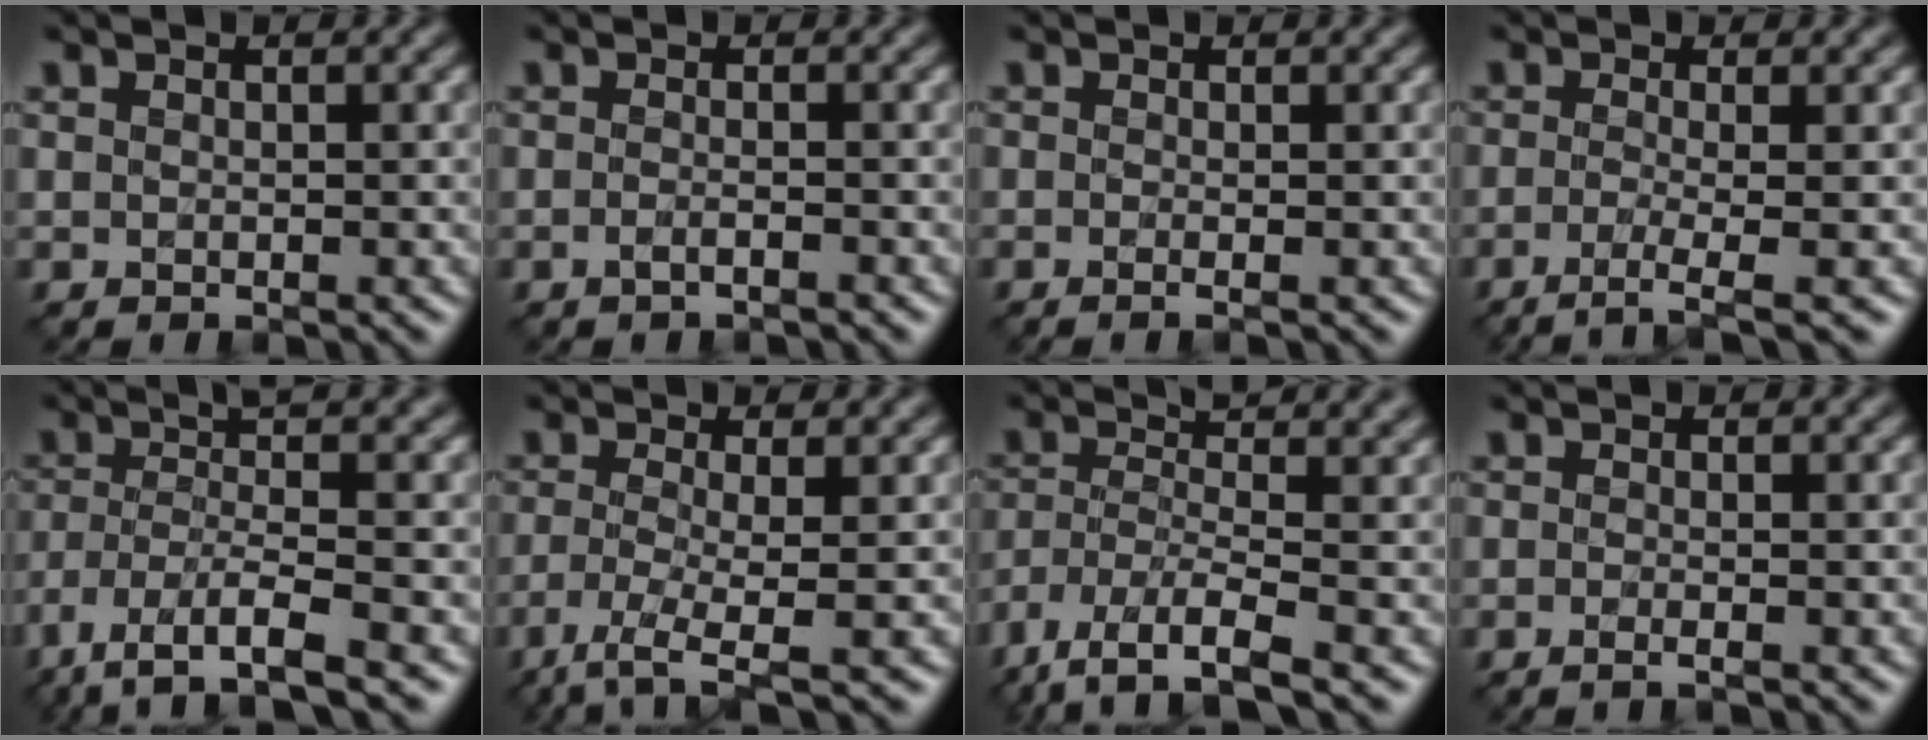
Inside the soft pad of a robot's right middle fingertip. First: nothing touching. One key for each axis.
{"total": 1.3, "fx": -0.7, "fy": 0.4, "fz": 1.0, "tx": -0.013, "ty": -0.005, "tz": -0.018}
{"total": 1.6, "fx": -0.3, "fy": 0.7, "fz": 1.4, "tx": -0.013, "ty": -0.009, "tz": -0.020}
{"total": 3.6, "fx": -1.5, "fy": 0.8, "fz": 3.2, "tx": -0.051, "ty": -0.007, "tz": -0.038}
{"total": 6.7, "fx": -3.4, "fy": 1.4, "fz": 5.6, "tx": -0.102, "ty": -0.008, "tz": -0.068}
{"total": 4.2, "fx": -2.0, "fy": 0.7, "fz": 3.6, "tx": -0.074, "ty": -0.013, "tz": -0.049}
{"total": 7.0, "fx": -3.7, "fy": 1.9, "fz": 5.7, "tx": -0.105, "ty": -0.001, "tz": -0.081}
{"total": 1.4, "fx": -0.7, "fy": 0.5, "fz": 1.2, "tx": -0.010, "ty": -0.009, "tz": -0.021}